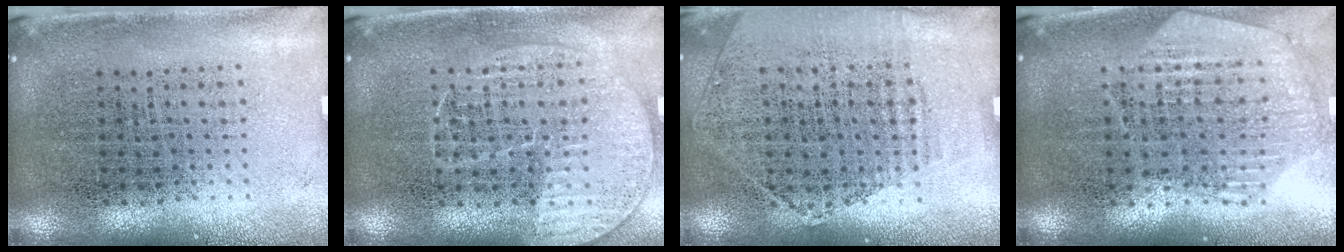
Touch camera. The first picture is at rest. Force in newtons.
{"total": 1.4, "press": 1.4, "slide": 0.4}
{"total": 1.2, "press": 1.0, "slide": 0.7}
{"total": 1.0, "press": 1.0, "slide": 0.2}